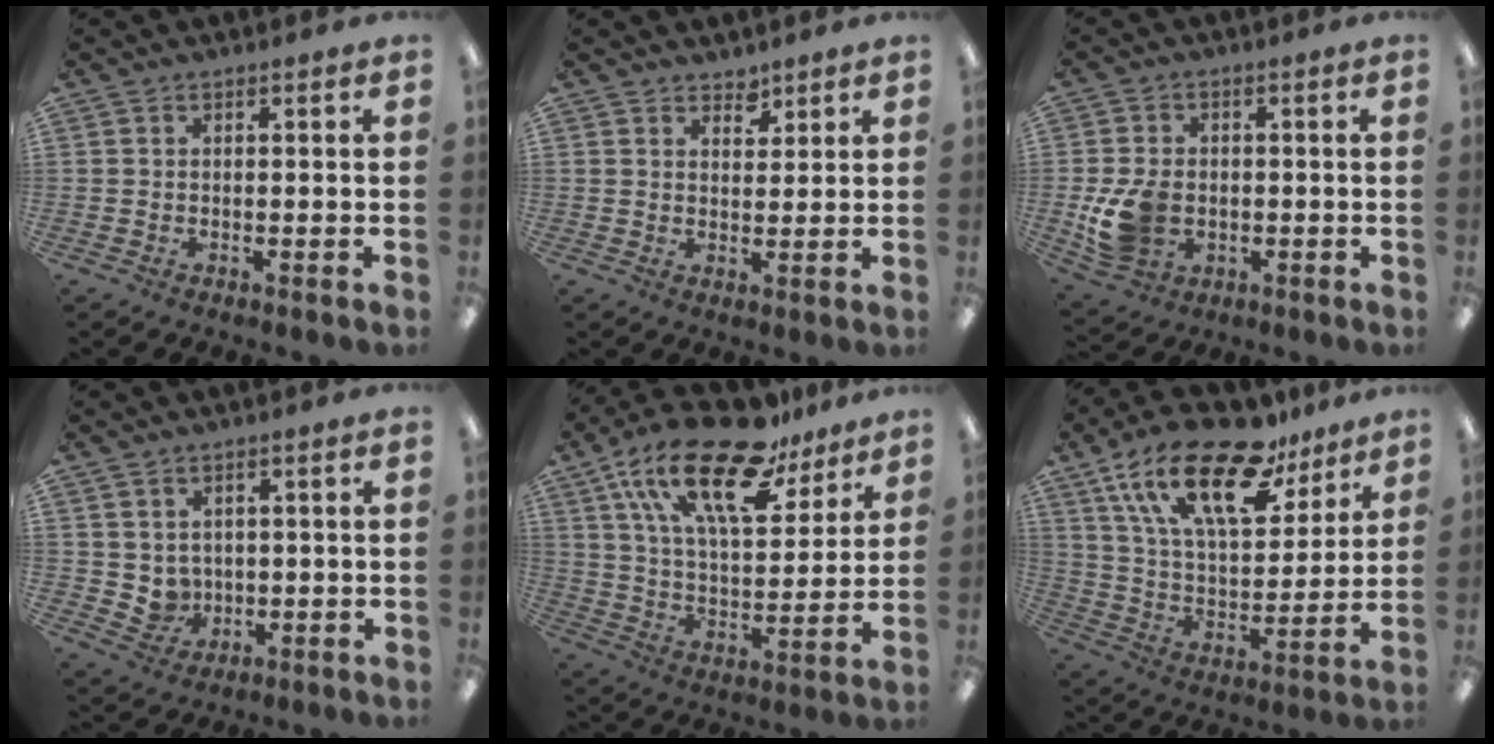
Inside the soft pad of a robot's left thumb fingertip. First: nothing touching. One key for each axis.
{"total": 3.6, "fx": 3.0, "fy": 1.8, "fz": 0.6, "tx": 0.006, "ty": -0.020, "tz": 0.052}
{"total": 9.7, "fx": -1.5, "fy": 7.4, "fz": 6.0, "tx": -0.122, "ty": 0.005, "tz": -0.026}
{"total": 4.4, "fx": 2.3, "fy": 3.7, "fz": 0.5, "tx": -0.014, "ty": -0.008, "tz": 0.046}
{"total": 23.8, "fx": 15.6, "fy": 9.6, "fz": 15.1, "tx": -0.264, "ty": -0.082, "tz": 0.272}
{"total": 23.9, "fx": 15.3, "fy": 10.2, "fz": 15.3, "tx": -0.280, "ty": -0.077, "tz": 0.266}